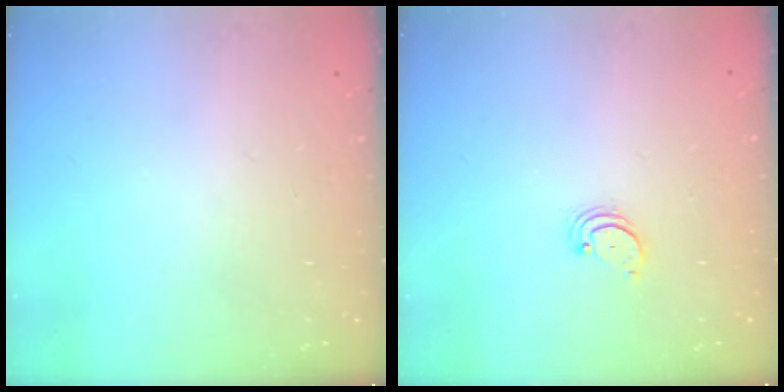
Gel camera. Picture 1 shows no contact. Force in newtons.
{"total": 2.2, "press": 2.2, "slide": 0.2}